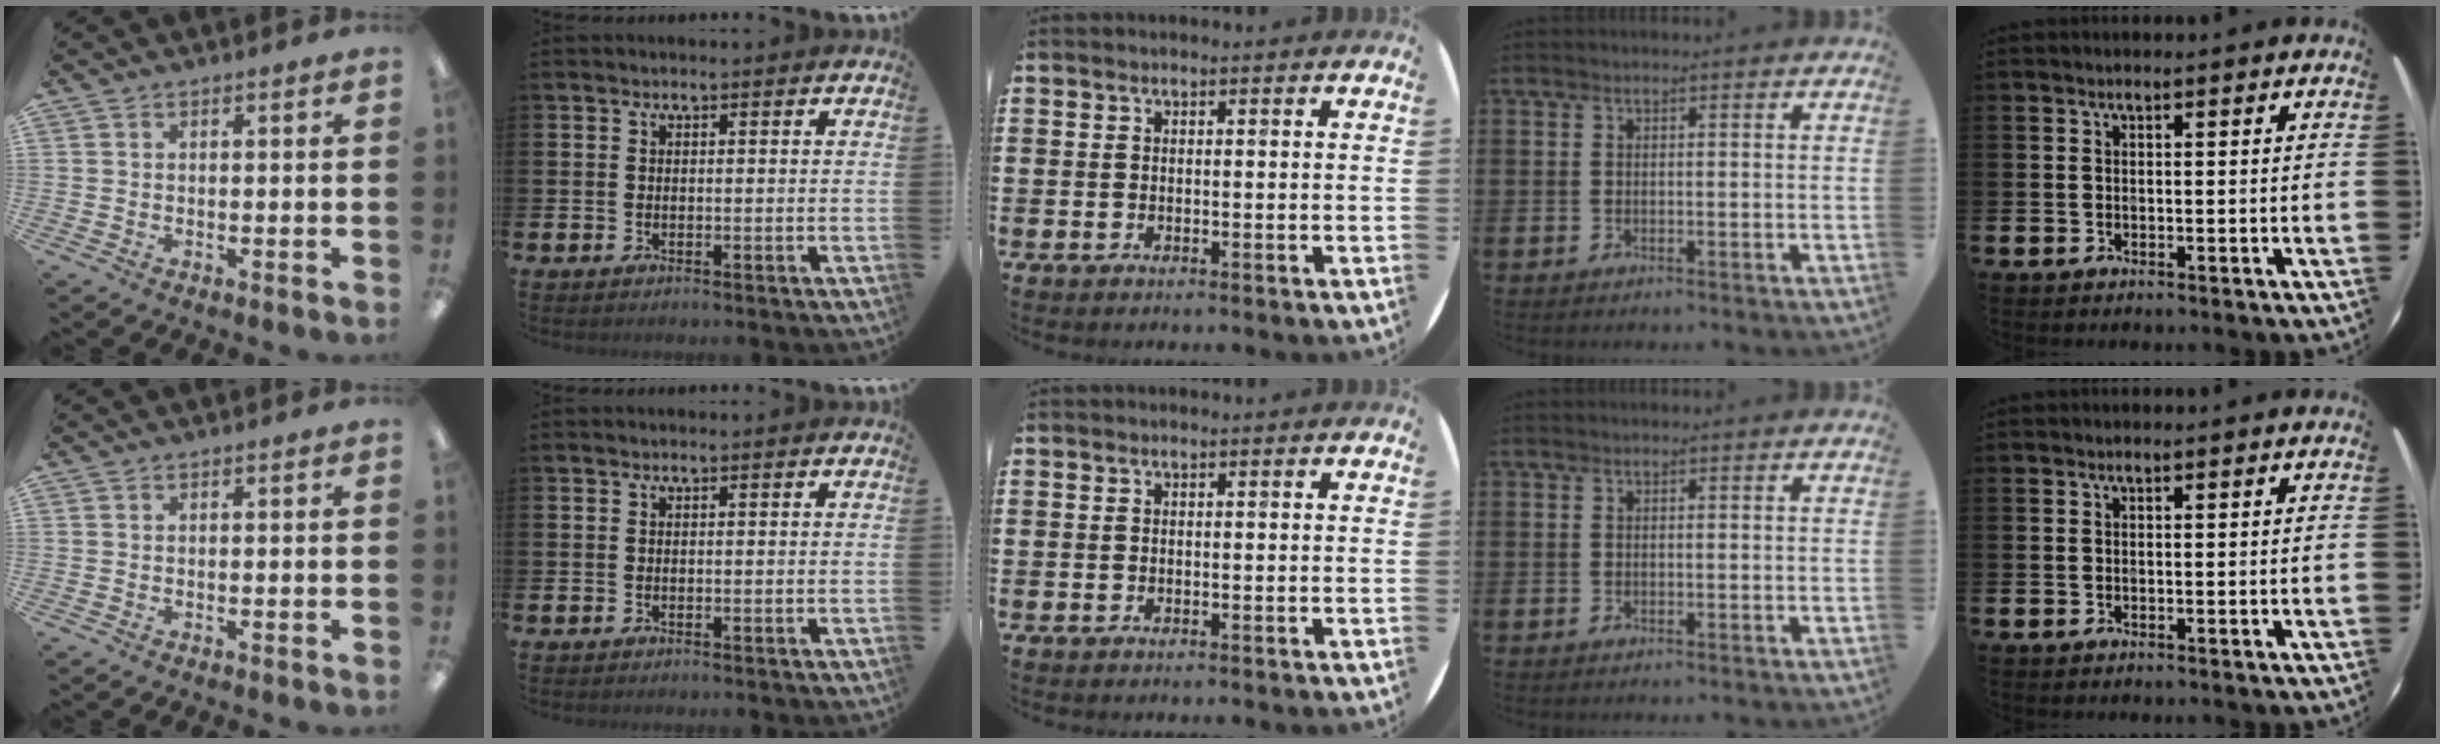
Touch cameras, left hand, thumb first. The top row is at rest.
{}